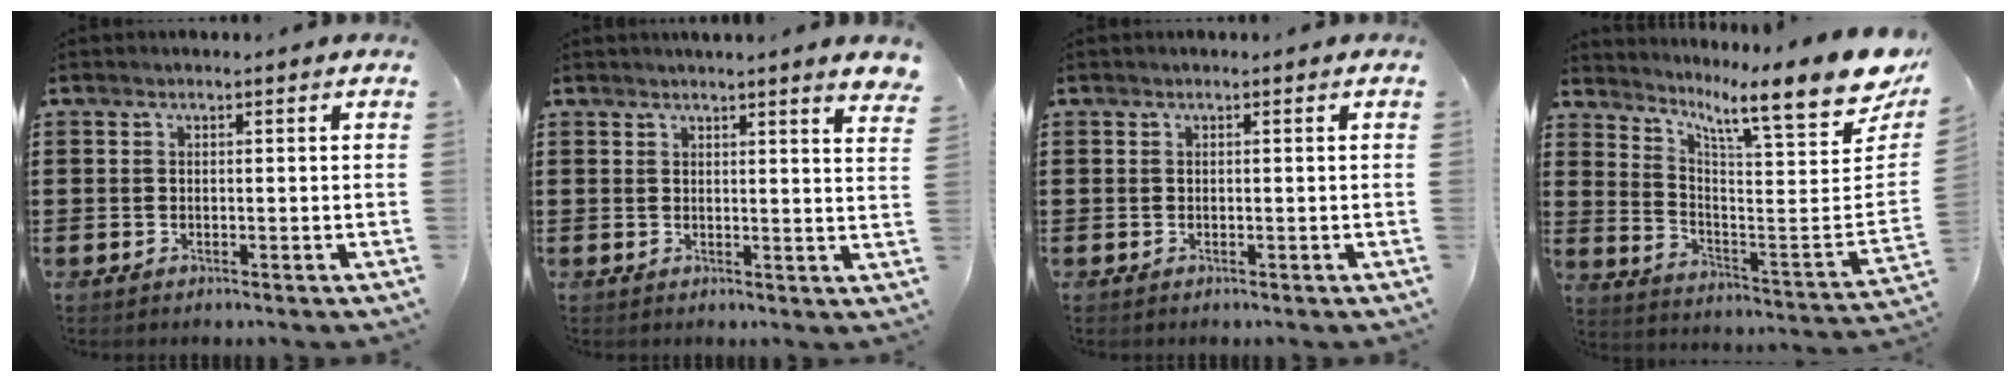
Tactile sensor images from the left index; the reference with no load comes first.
{"total": 2.5, "force": [2.3, -0.7, 0.7], "torque": [-0.020, -0.010, 0.042]}
{"total": 0.0}
{"total": 10.7, "force": [8.2, 0.4, 6.9], "torque": [-0.124, -0.083, 0.121]}